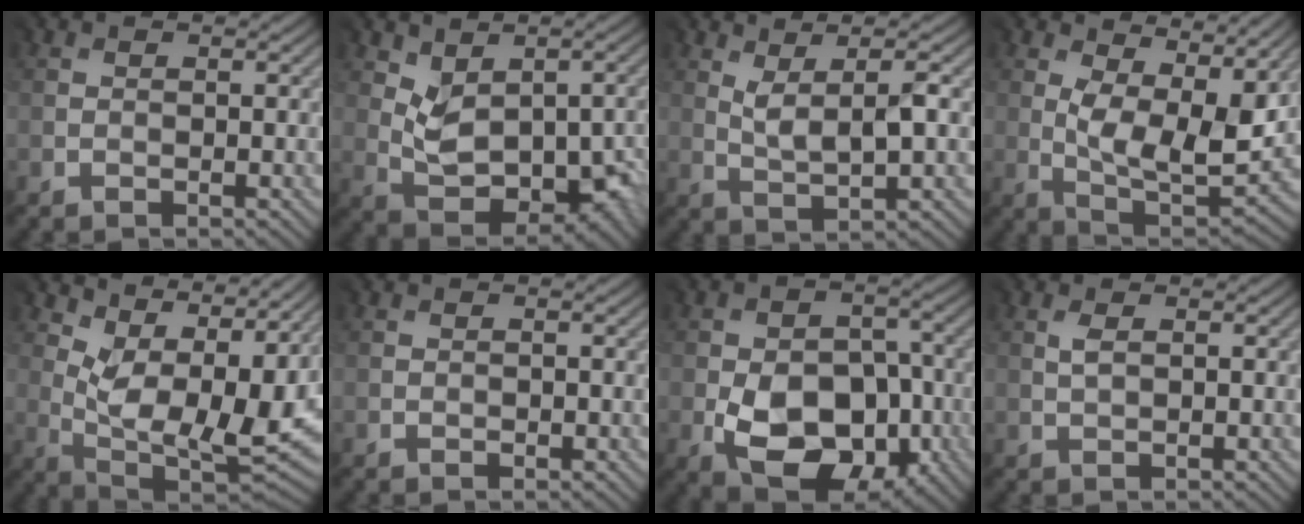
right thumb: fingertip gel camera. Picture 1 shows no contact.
{"total": 5.4, "force": [1.1, 3.6, 3.9], "torque": [-0.075, -0.018, 0.031]}
{"total": 2.8, "force": [1.6, 0.2, 2.3], "torque": [-0.051, -0.004, 0.034]}
{"total": 10.0, "force": [3.9, 4.3, 8.1], "torque": [-0.146, -0.013, 0.067]}
{"total": 13.2, "force": [6.0, 6.3, 9.9], "torque": [-0.167, 0.007, 0.110]}
{"total": 0.5, "force": [-0.2, 0.5, 0.1], "torque": [0.001, -0.003, 0.000]}
{"total": 10.5, "force": [-3.5, 7.2, 6.8], "torque": [-0.114, -0.041, -0.045]}
{"total": 1.4, "force": [0.9, 0.7, 0.8], "torque": [-0.024, 0.001, 0.020]}